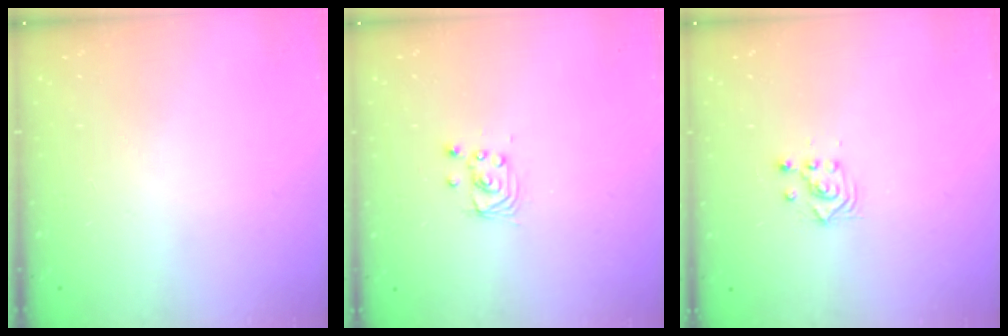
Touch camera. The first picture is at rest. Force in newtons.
{"total": 2.9, "press": 2.9, "slide": 0.2}
{"total": 2.3, "press": 2.3, "slide": 0.2}